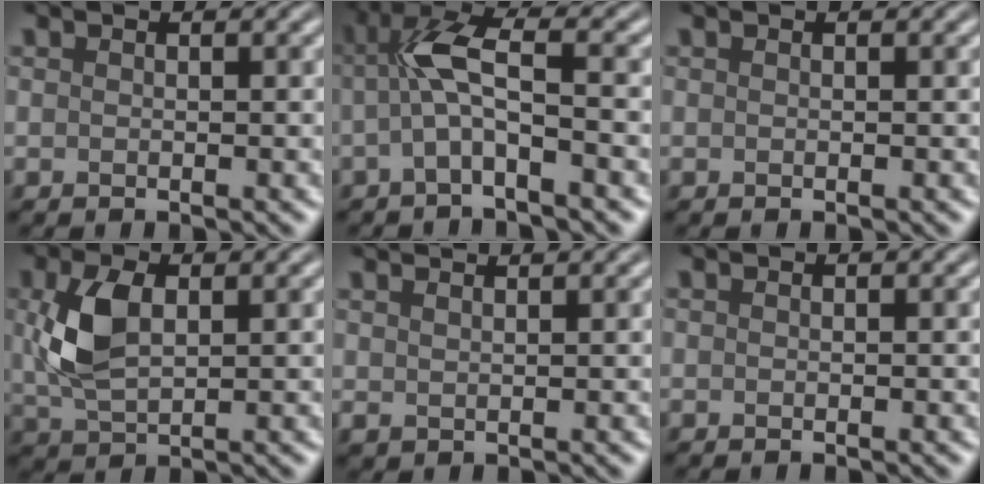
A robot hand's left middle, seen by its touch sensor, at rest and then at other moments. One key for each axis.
{"total": 4.0, "fx": -0.8, "fy": 0.7, "fz": 3.9, "tx": -0.088, "ty": 0.018, "tz": -0.022}
{"total": 0.0}
{"total": 5.1, "fx": 1.0, "fy": 3.0, "fz": 4.0, "tx": -0.103, "ty": 0.007, "tz": 0.027}
{"total": 1.9, "fx": 1.8, "fy": 0.3, "fz": 0.5, "tx": -0.020, "ty": 0.010, "tz": 0.034}
{"total": 0.0}